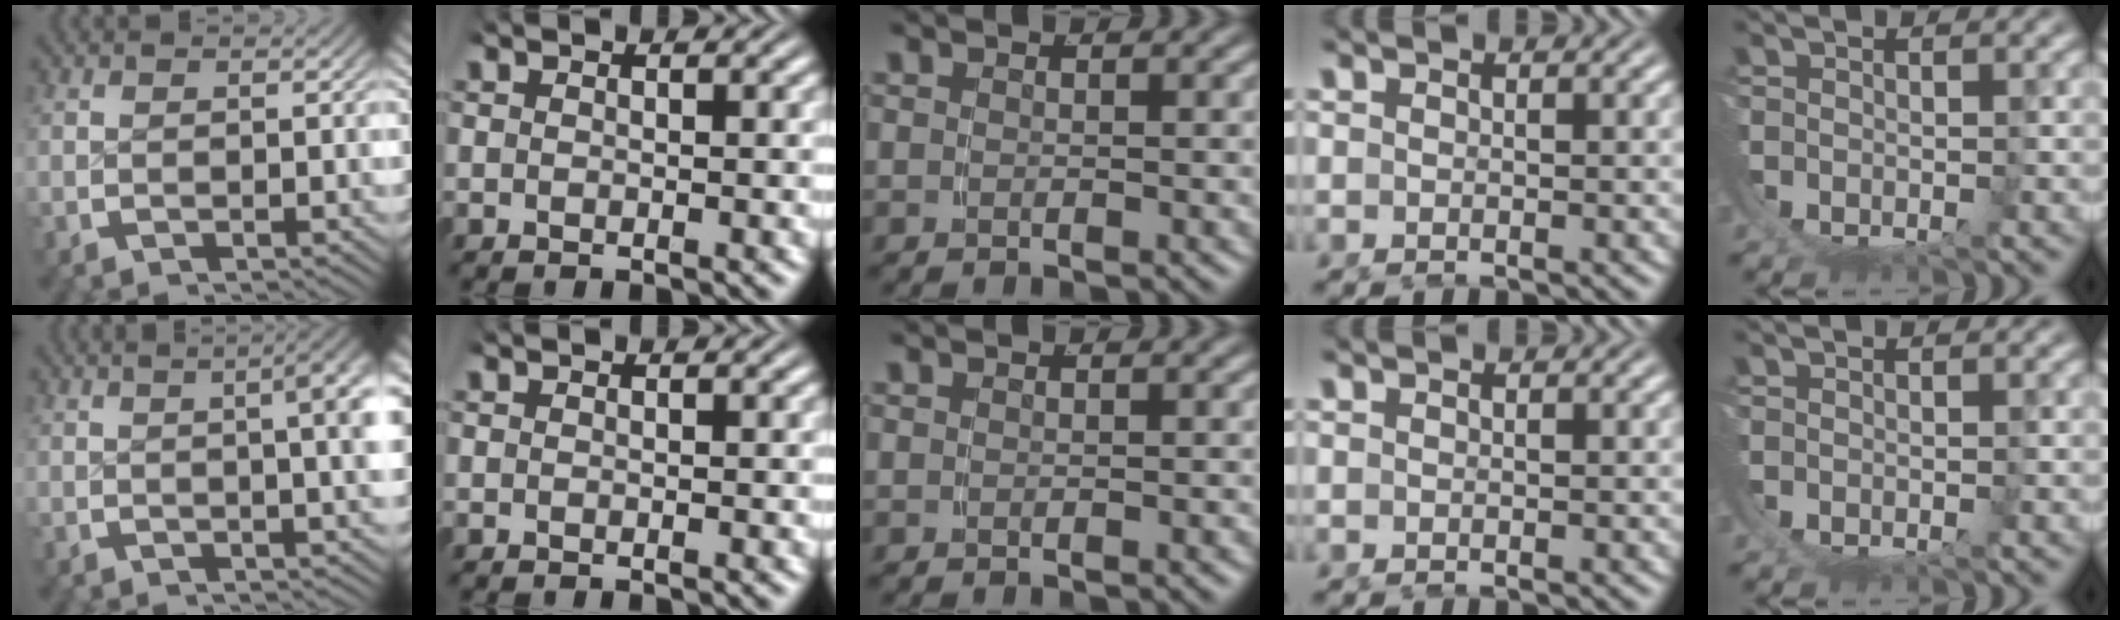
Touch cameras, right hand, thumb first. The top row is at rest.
{"thumb": {"total": 8.8, "force": [2.7, 3.9, 7.3], "torque": [-0.062, 0.031, 0.023]}}